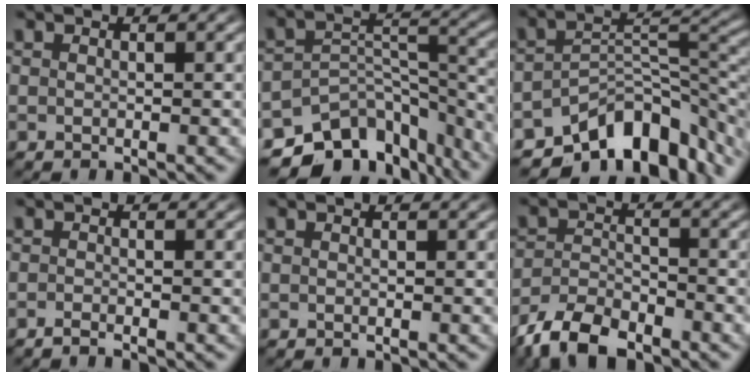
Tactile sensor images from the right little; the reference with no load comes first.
{"total": 13.5, "force": [-8.5, 8.4, 6.4], "torque": [-0.101, -0.049, -0.120]}
{"total": 13.1, "force": [-7.3, 7.1, 8.2], "torque": [-0.110, -0.028, -0.100]}
{"total": 1.2, "force": [-1.1, -0.4, 0.2], "torque": [-0.009, -0.005, -0.019]}
{"total": 0.0}
{"total": 6.0, "force": [-4.7, 2.7, 2.5], "torque": [-0.037, -0.013, -0.076]}